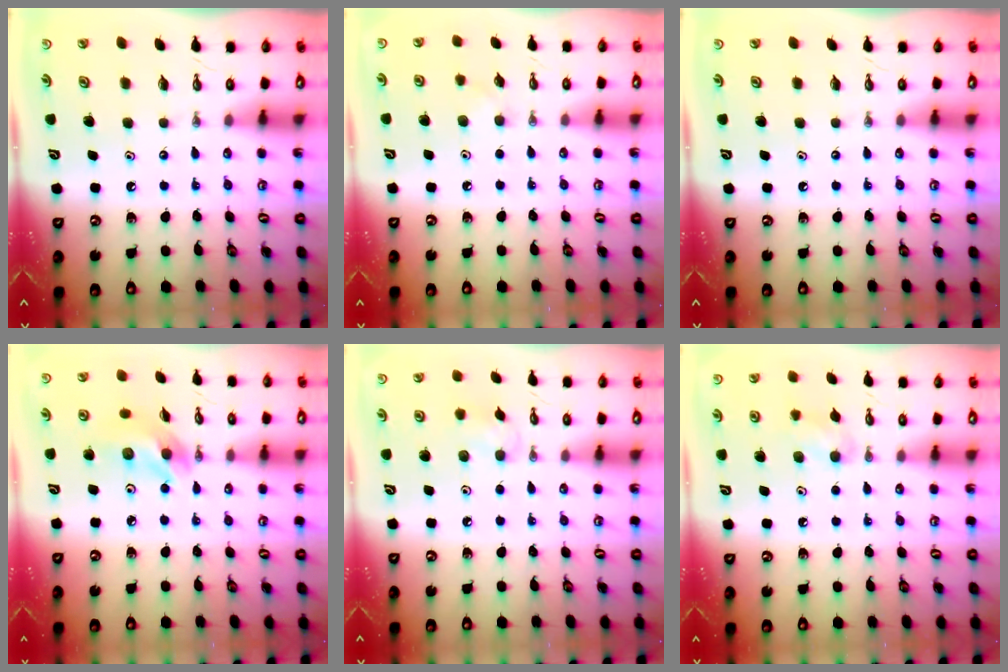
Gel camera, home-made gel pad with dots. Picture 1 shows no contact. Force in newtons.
{"total": 5.8, "press": 5.2, "slide": 2.6}
{"total": 0.0}
{"total": 9.8, "press": 9.8, "slide": 0.8}
{"total": 6.3, "press": 6.2, "slide": 1.2}
{"total": 7.3, "press": 7.2, "slide": 1.4}